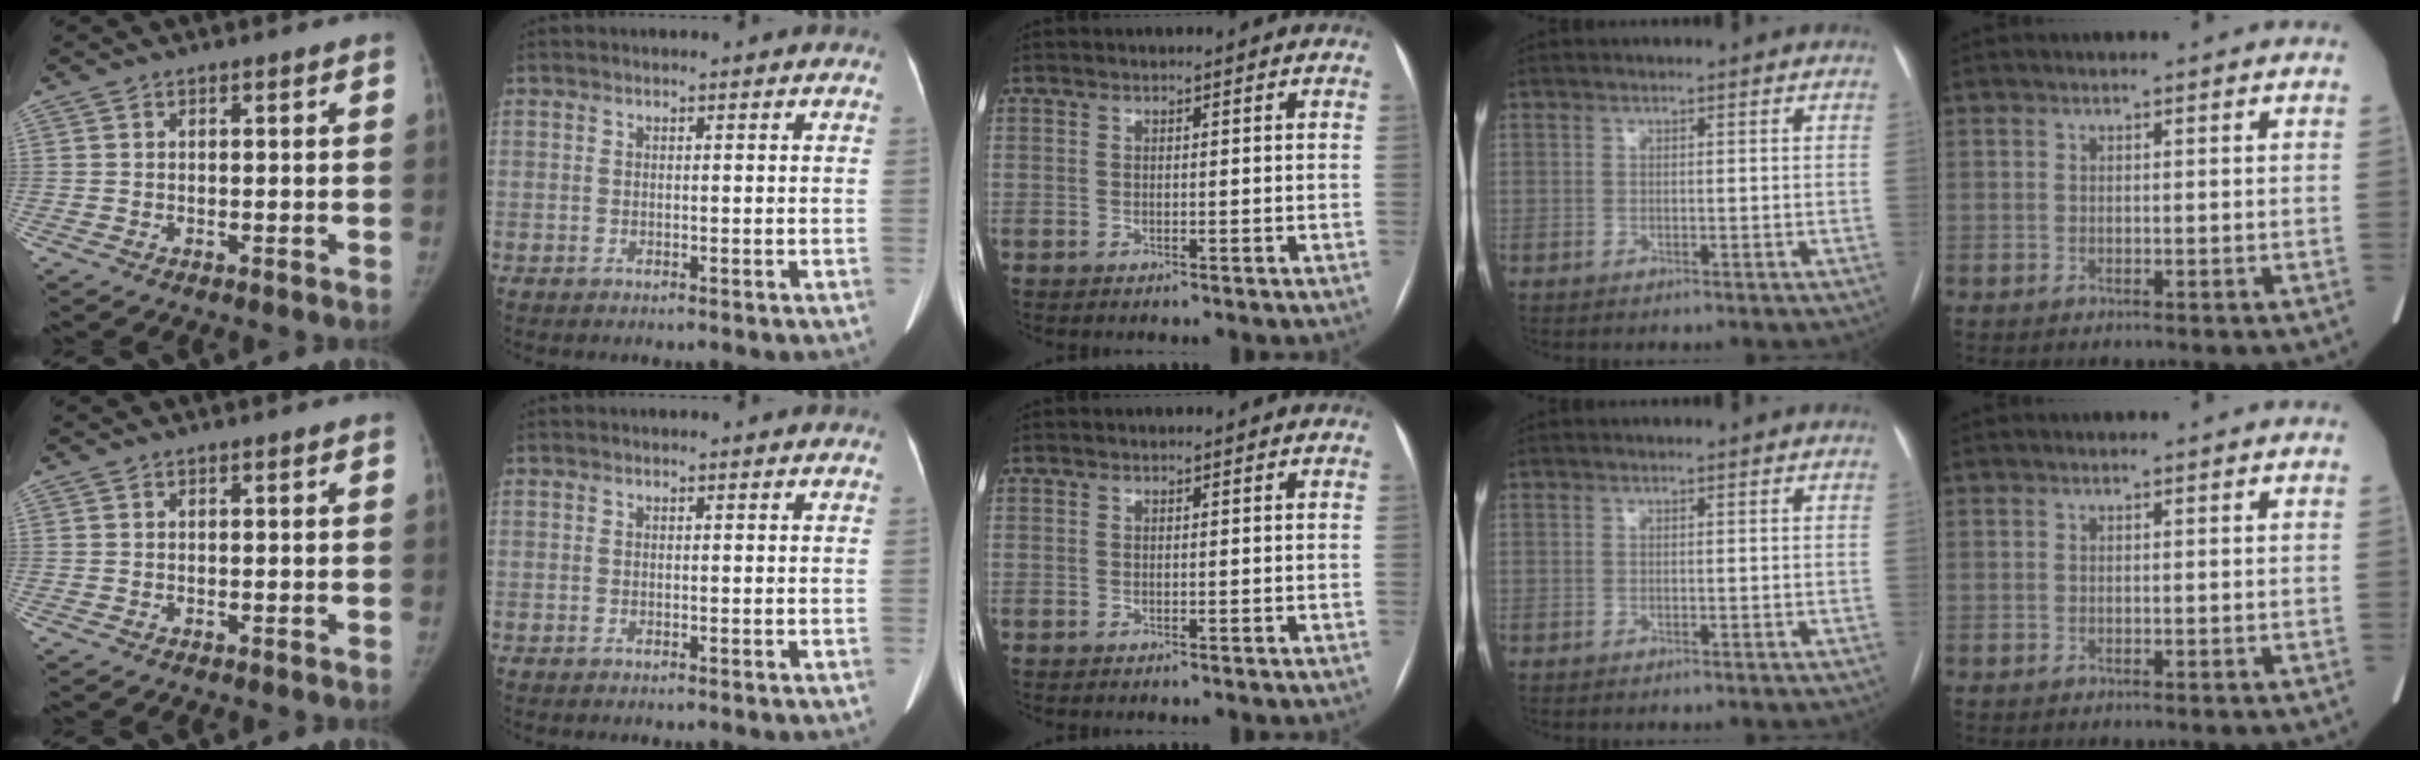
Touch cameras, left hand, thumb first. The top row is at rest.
{}